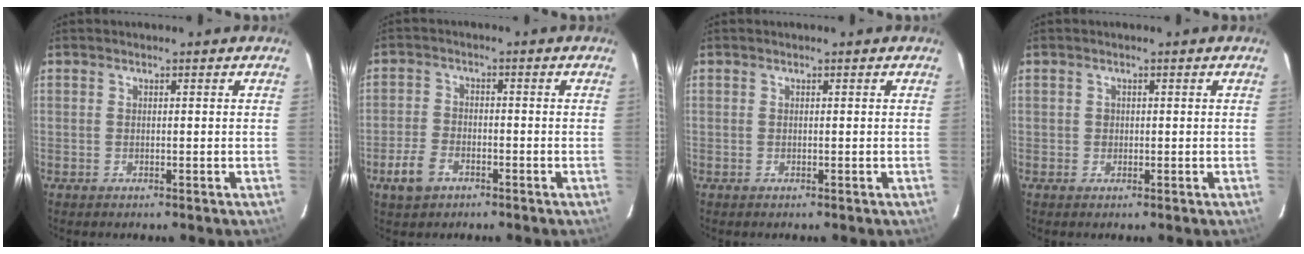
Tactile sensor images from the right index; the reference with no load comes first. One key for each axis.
{"total": 5.8, "fx": -3.4, "fy": 3.6, "fz": 3.1, "tx": -0.082, "ty": 0.001, "tz": -0.062}
{"total": 0.0}
{"total": 1.2, "fx": -0.2, "fy": 1.2, "fz": 0.1, "tx": 0.000, "ty": 0.001, "tz": 0.000}